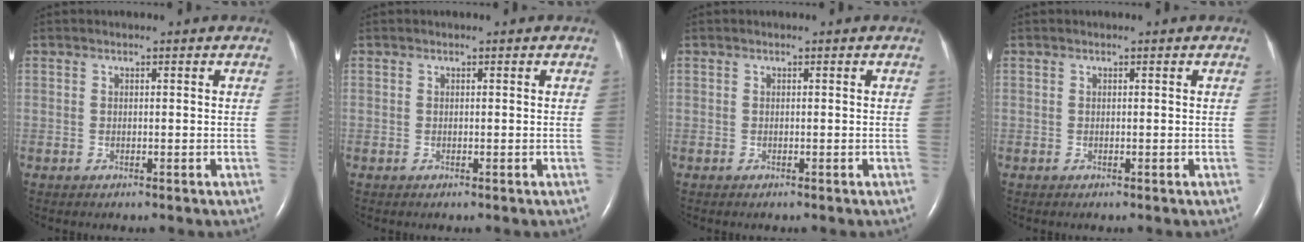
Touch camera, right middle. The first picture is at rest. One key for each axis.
{"total": 0.0}
{"total": 0.0}
{"total": 0.0}